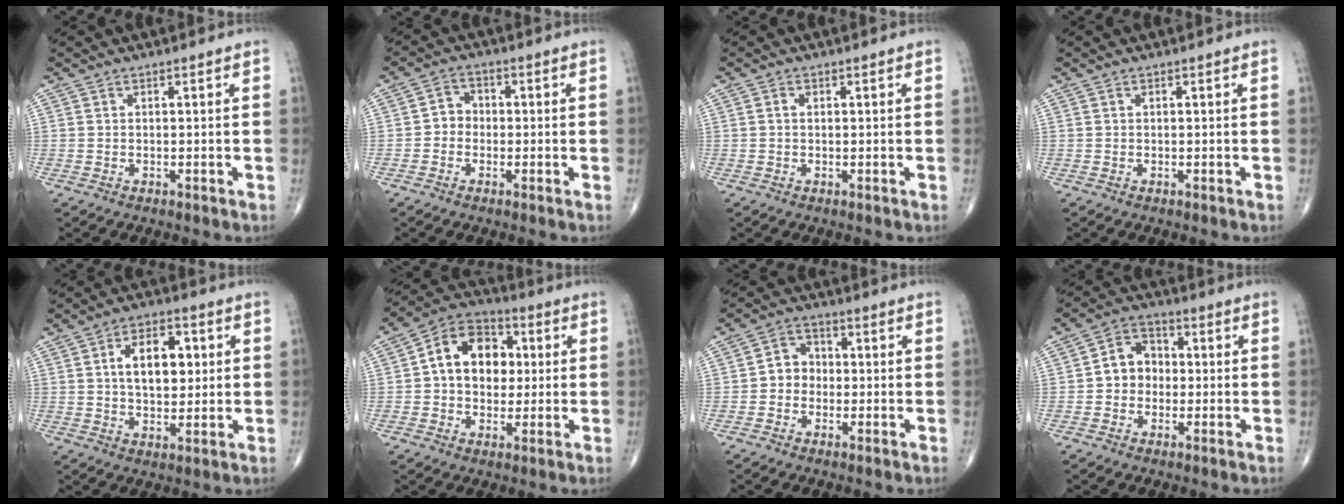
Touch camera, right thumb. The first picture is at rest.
{"total": 3.6, "force": [-0.7, 3.1, 1.6], "torque": [-0.007, 0.015, -0.022]}
{"total": 0.9, "force": [0.1, 0.6, 0.6], "torque": [-0.011, 0.003, 0.002]}
{"total": 0.0}
{"total": 11.0, "force": [2.1, 6.5, 8.5], "torque": [-0.108, 0.003, 0.034]}
{"total": 13.4, "force": [1.6, 10.0, 8.9], "torque": [-0.101, 0.021, 0.016]}
{"total": 5.2, "force": [-0.6, 4.6, 2.5], "torque": [-0.019, 0.020, -0.022]}
{"total": 7.1, "force": [-0.3, 6.0, 3.7], "torque": [-0.038, 0.024, -0.019]}